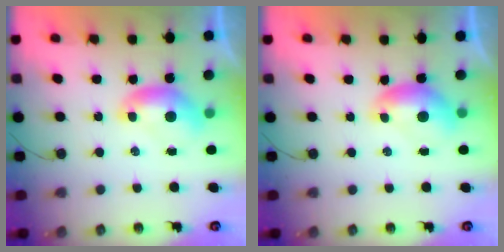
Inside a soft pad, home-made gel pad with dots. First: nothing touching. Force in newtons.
{"total": 0.5, "press": 0.2, "slide": 0.5}